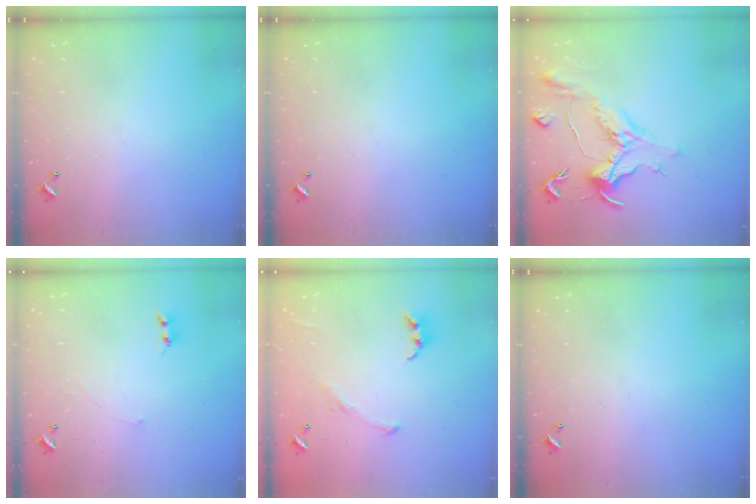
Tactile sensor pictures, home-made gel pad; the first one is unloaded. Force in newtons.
{"total": 0.0}
{"total": 1.6, "press": 1.5, "slide": 0.6}
{"total": 1.6, "press": 1.5, "slide": 0.5}
{"total": 2.3, "press": 2.1, "slide": 1.0}
{"total": 0.0}